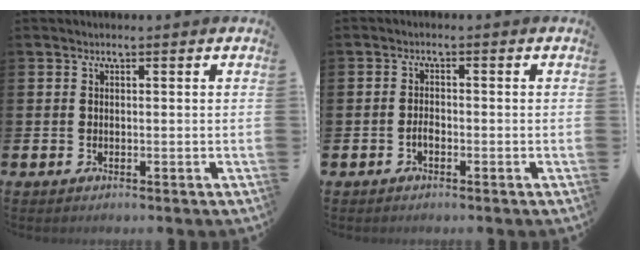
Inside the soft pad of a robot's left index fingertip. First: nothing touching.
{"total": 1.4, "force": [-0.7, 0.7, 1.0], "torque": [-0.019, 0.002, -0.015]}